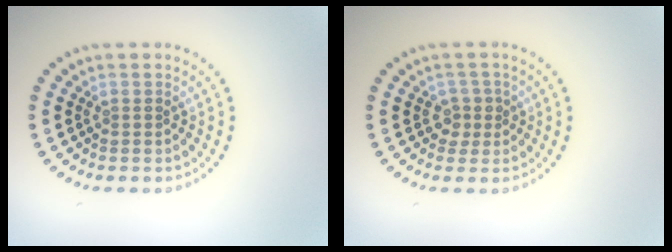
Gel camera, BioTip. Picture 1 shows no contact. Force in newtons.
{"total": 1.3, "press": 1.2, "slide": 0.6}